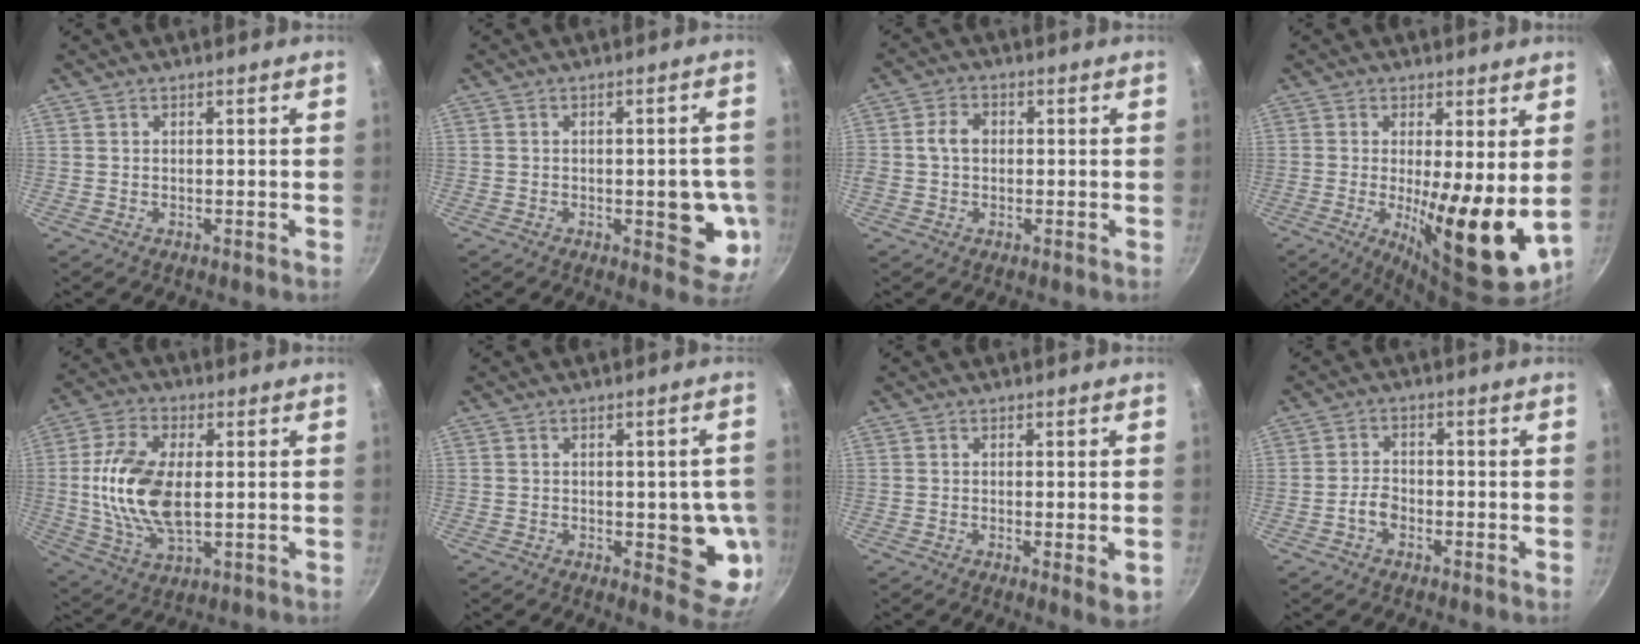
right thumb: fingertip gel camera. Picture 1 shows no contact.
{"total": 9.4, "force": [-1.8, 4.1, 8.2], "torque": [-0.067, 0.000, -0.021]}
{"total": 3.8, "force": [0.1, 3.1, 2.2], "torque": [-0.031, 0.010, -0.007]}
{"total": 14.7, "force": [-0.1, 3.7, 14.2], "torque": [-0.204, -0.033, 0.003]}
{"total": 14.6, "force": [0.6, 7.9, 12.3], "torque": [-0.239, 0.003, 0.011]}
{"total": 10.6, "force": [-1.7, 4.7, 9.3], "torque": [-0.061, -0.007, -0.020]}
{"total": 3.3, "force": [-0.6, 0.6, 3.2], "torque": [-0.051, -0.014, -0.008]}
{"total": 2.9, "force": [-1.6, 1.8, 1.6], "torque": [-0.026, 0.022, -0.032]}